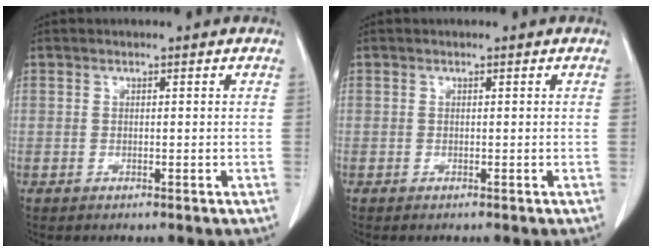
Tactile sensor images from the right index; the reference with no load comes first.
{"total": 0.0}